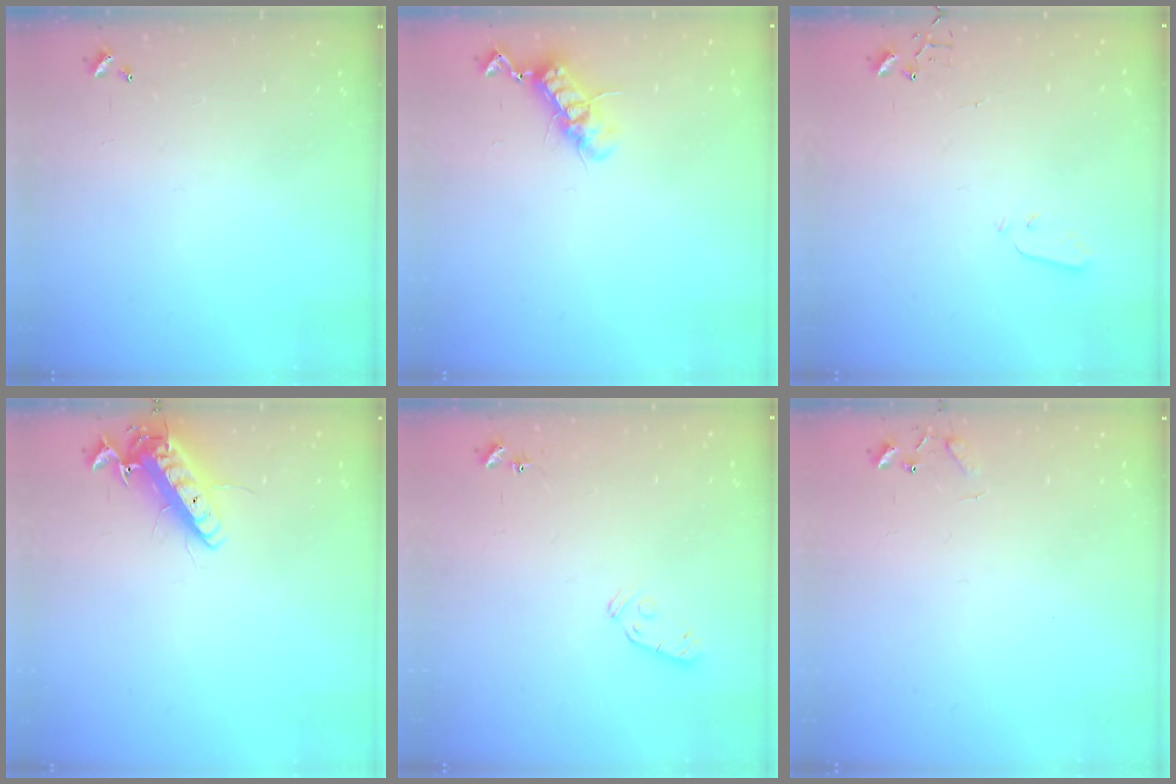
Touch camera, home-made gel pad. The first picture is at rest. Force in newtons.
{"total": 11.3, "press": 11.2, "slide": 1.2}
{"total": 3.0, "press": 3.0, "slide": 0.3}
{"total": 14.1, "press": 13.9, "slide": 2.6}
{"total": 5.9, "press": 5.9, "slide": 0.6}
{"total": 5.8, "press": 5.8, "slide": 0.5}